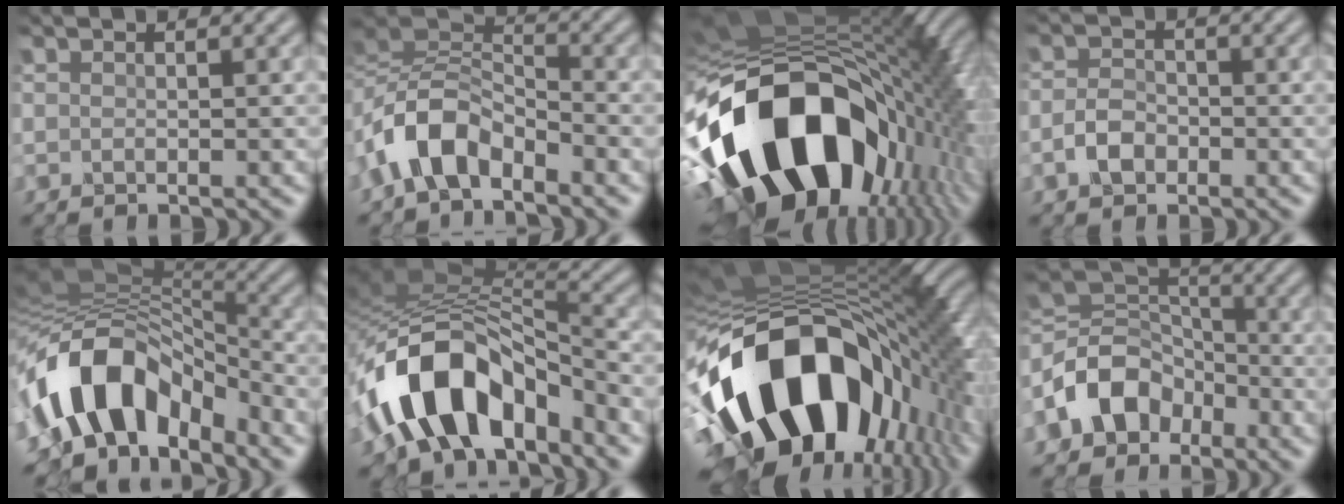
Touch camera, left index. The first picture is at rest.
{"total": 6.0, "force": [-3.5, 3.1, 3.9], "torque": [-0.075, 0.011, -0.077]}
{"total": 18.5, "force": [-5.7, 11.3, 13.5], "torque": [-0.243, -0.006, -0.101]}
{"total": 2.1, "force": [-1.2, 1.3, 1.2], "torque": [-0.024, 0.010, -0.027]}
{"total": 10.9, "force": [-5.3, 6.3, 7.1], "torque": [-0.120, 0.023, -0.096]}
{"total": 11.4, "force": [-5.5, 6.2, 7.8], "torque": [-0.134, 0.020, -0.102]}
{"total": 18.3, "force": [-5.8, 10.8, 13.6], "torque": [-0.248, -0.017, -0.091]}
{"total": 7.0, "force": [-3.6, 5.0, 3.3], "torque": [-0.055, 0.015, -0.079]}